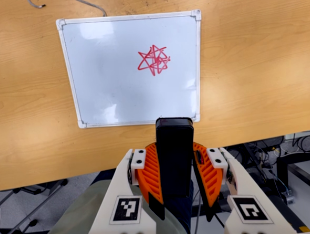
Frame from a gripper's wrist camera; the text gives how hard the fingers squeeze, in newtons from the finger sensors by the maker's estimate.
{"total": 9.8, "left": 8.1, "right": 11.6}